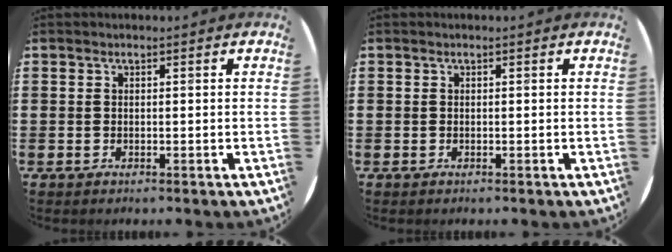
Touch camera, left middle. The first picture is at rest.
{"total": 0.0}